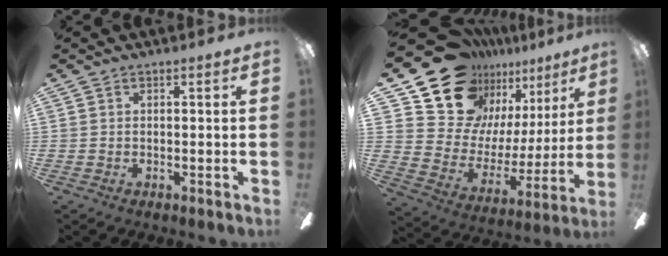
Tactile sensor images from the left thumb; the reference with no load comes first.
{"total": 21.0, "force": [16.2, 11.5, 6.6], "torque": [-0.135, -0.116, 0.315]}